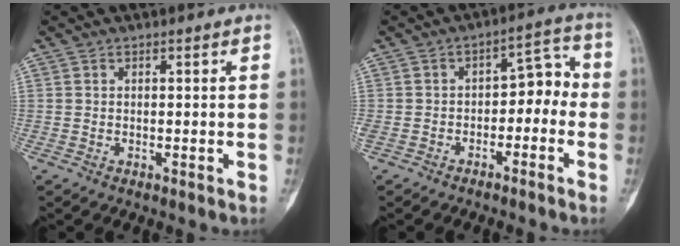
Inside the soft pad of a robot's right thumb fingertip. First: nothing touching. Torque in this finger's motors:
{"motor_torque": [1.58, 1.02, 0.78, 0.12, 0.02]}